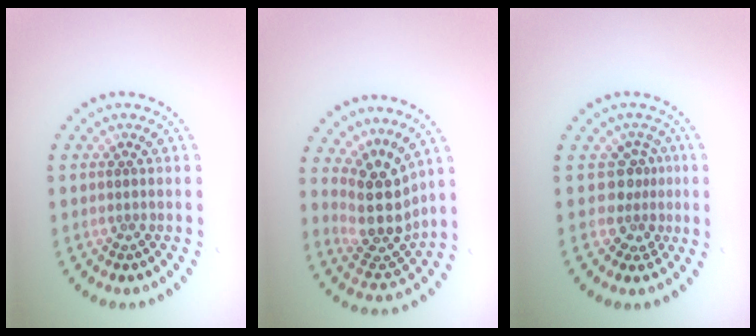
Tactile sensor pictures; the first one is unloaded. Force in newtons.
{"total": 4.9, "press": 3.9, "slide": 3.0}
{"total": 2.6, "press": 1.7, "slide": 2.0}